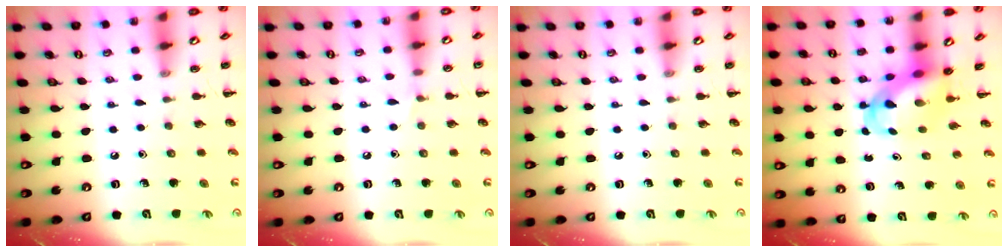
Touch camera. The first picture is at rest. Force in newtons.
{"total": 3.6, "press": 3.3, "slide": 1.3}
{"total": 0.0}
{"total": 5.4, "press": 5.4, "slide": 0.8}